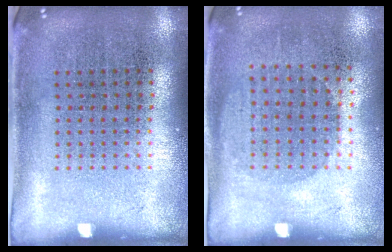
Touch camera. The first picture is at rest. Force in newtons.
{"total": 1.0, "press": 0.9, "slide": 0.5}